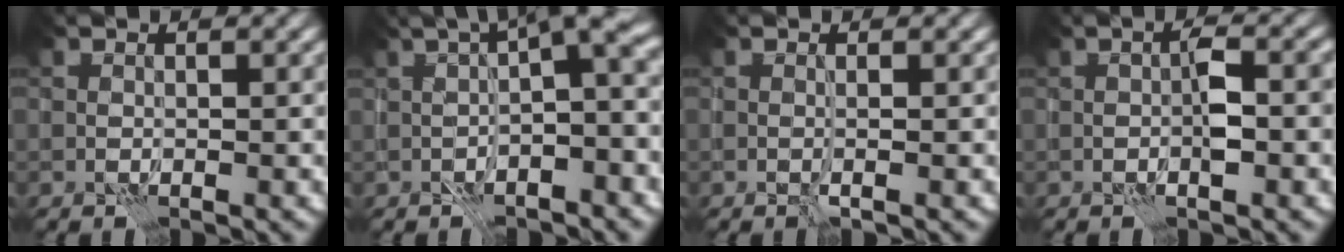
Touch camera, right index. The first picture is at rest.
{"total": 7.2, "force": [0.0, 1.7, 7.0], "torque": [-0.094, 0.024, -0.009]}
{"total": 0.6, "force": [-0.1, -0.2, 0.6], "torque": [-0.011, -0.002, -0.003]}
{"total": 2.4, "force": [-0.3, 0.6, 2.3], "torque": [-0.039, 0.006, -0.008]}